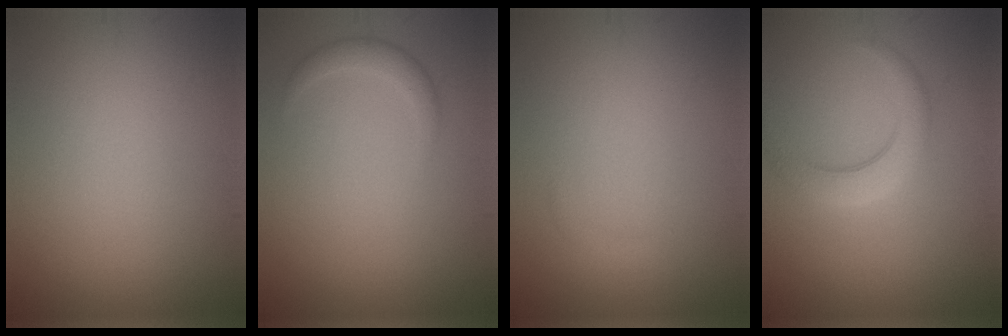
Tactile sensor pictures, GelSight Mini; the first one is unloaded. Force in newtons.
{"total": 1.5, "press": 1.5, "slide": 0.1}
{"total": 0.6, "press": 0.6, "slide": 0.0}
{"total": 3.0, "press": 3.0, "slide": 0.0}